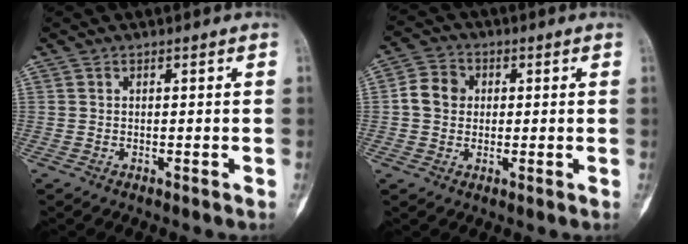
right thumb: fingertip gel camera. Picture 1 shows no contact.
{"total": 6.1, "force": [0.5, 5.2, 3.0], "torque": [-0.041, 0.012, -0.001]}